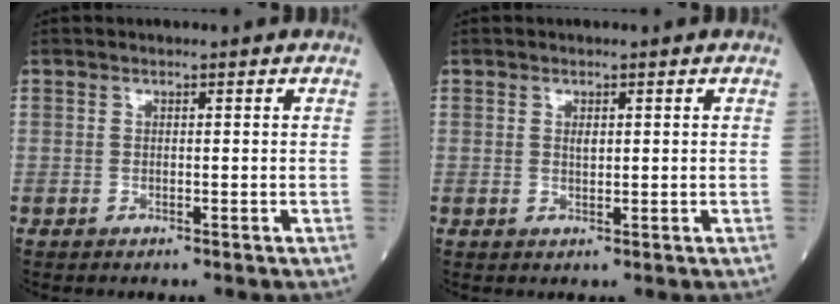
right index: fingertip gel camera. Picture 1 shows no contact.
{"total": 1.0, "force": [0.4, 0.4, 0.8], "torque": [-0.015, -0.003, 0.006]}